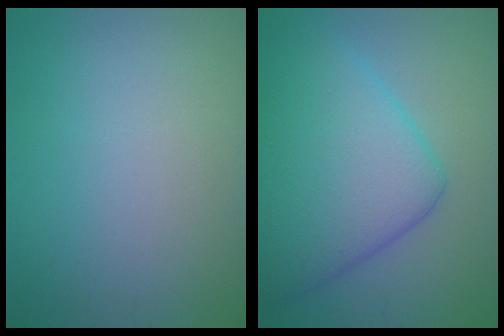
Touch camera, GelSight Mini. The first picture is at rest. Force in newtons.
{"total": 9.8, "press": 9.8, "slide": 0.4}